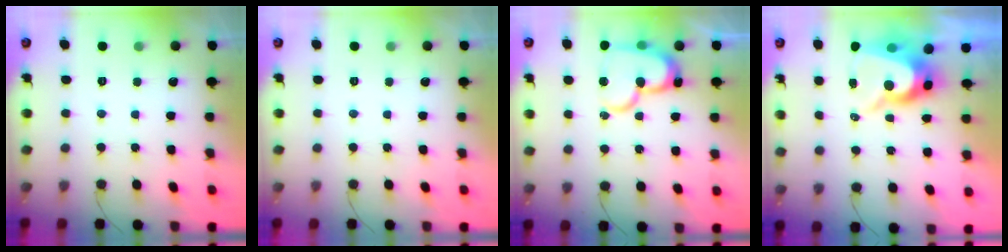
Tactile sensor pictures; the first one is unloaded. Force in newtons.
{"total": 0.0}
{"total": 17.2, "press": 17.2, "slide": 1.5}
{"total": 10.2, "press": 10.2, "slide": 0.7}